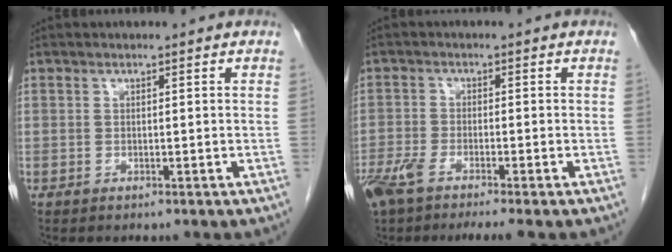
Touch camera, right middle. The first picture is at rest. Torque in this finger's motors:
{"motor_torque": [0.61, -0.55, 0.10, 0.06]}